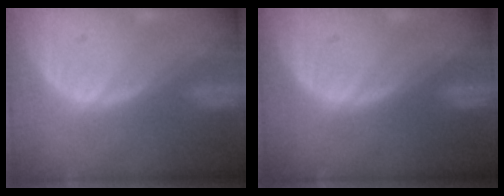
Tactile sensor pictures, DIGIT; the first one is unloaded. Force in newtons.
{"total": 0.0}